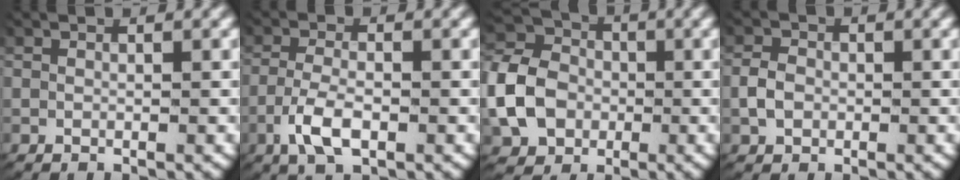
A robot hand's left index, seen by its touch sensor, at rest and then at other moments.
{"total": 3.8, "force": [-1.8, 1.6, 3.0], "torque": [-0.068, -0.011, -0.027]}
{"total": 8.1, "force": [-1.0, 7.0, 3.9], "torque": [-0.084, -0.010, -0.020]}
{"total": 1.8, "force": [-0.4, 1.5, 1.0], "torque": [-0.029, -0.003, -0.006]}